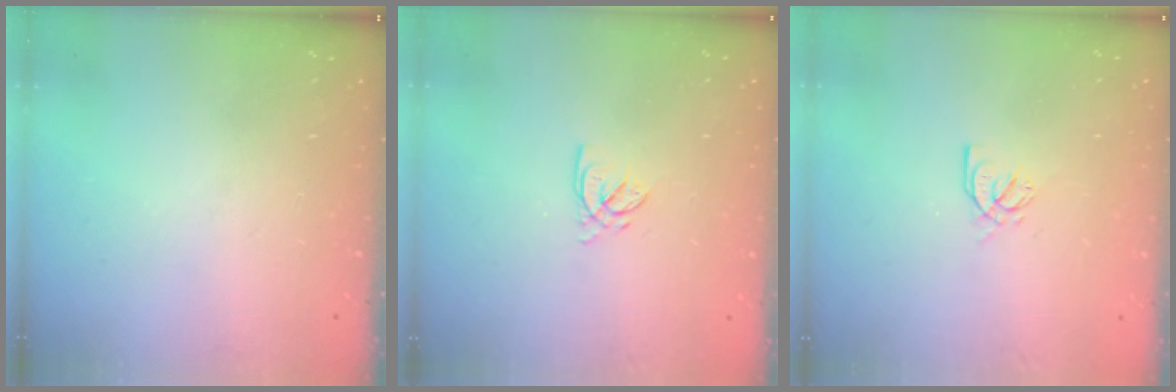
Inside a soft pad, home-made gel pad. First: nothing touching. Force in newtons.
{"total": 2.2, "press": 2.2, "slide": 0.3}
{"total": 3.5, "press": 3.5, "slide": 0.2}